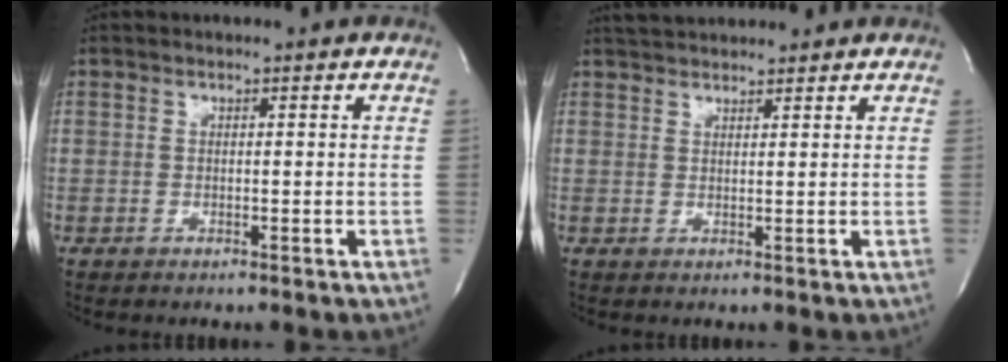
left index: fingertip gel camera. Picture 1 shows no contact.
{"total": 5.4, "force": [5.1, 1.0, 1.5], "torque": [-0.027, 0.034, 0.082]}